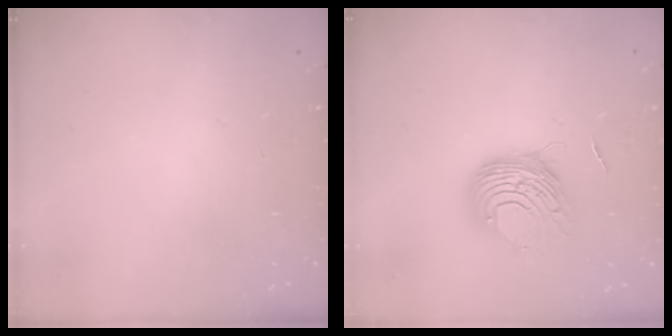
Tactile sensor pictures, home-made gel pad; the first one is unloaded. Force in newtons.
{"total": 9.2, "press": 9.2, "slide": 1.1}